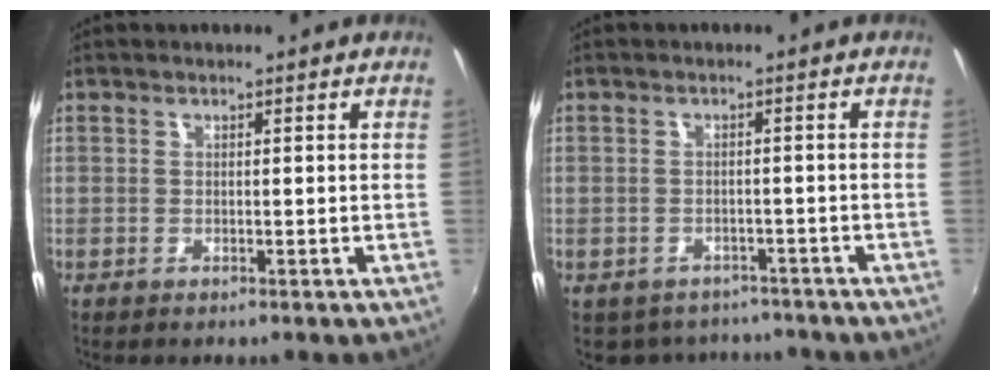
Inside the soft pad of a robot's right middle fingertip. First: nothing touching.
{"total": 8.5, "force": [-6.1, 5.3, 2.5], "torque": [-0.070, -0.008, -0.079]}